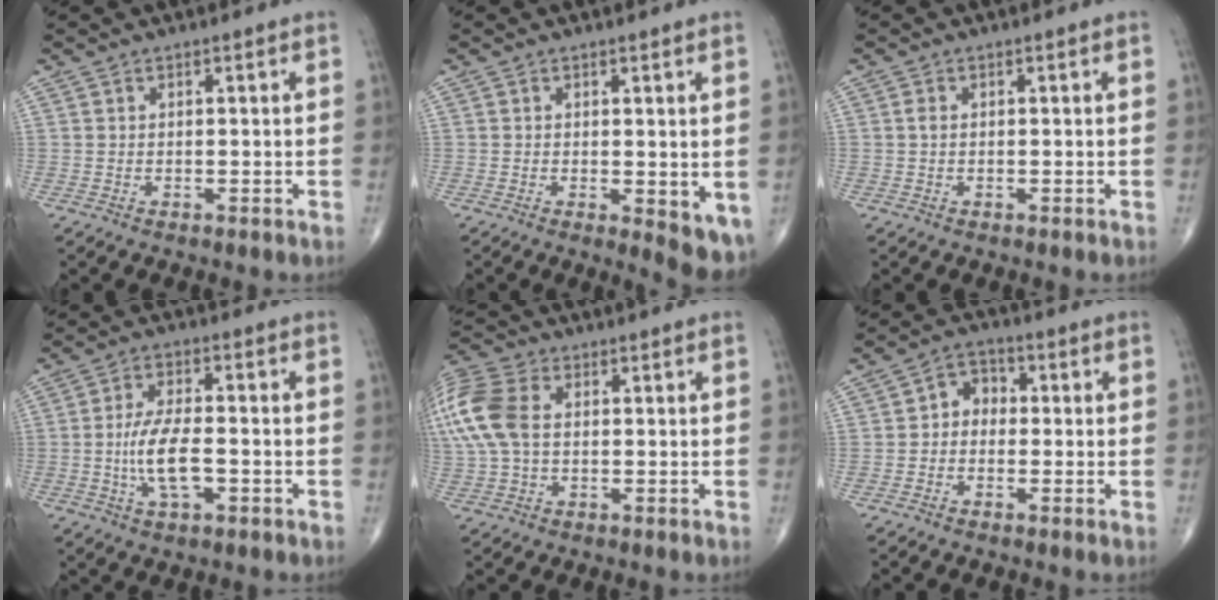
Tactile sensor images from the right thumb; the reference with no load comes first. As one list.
[{"total": 5.9, "force": [-0.6, 2.3, 5.4], "torque": [-0.064, -0.016, -0.005]}, {"total": 0.9, "force": [0.0, 0.6, 0.6], "torque": [-0.011, 0.000, -0.002]}, {"total": 8.9, "force": [-1.7, 3.7, 7.9], "torque": [-0.158, 0.009, -0.033]}, {"total": 17.0, "force": [2.4, 11.7, 12.1], "torque": [-0.323, 0.029, 0.046]}, {"total": 4.8, "force": [-0.4, 4.0, 2.7], "torque": [-0.016, 0.021, -0.022]}]